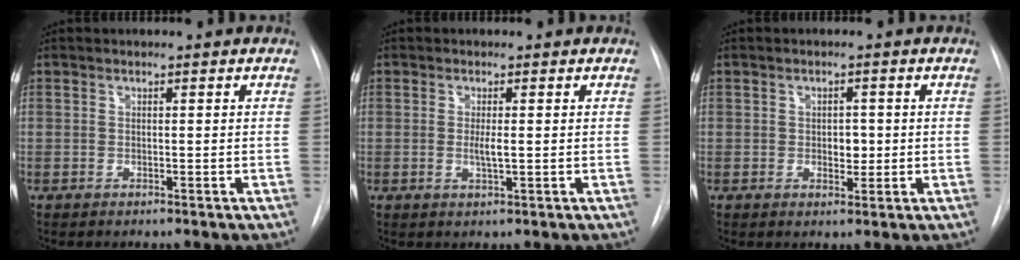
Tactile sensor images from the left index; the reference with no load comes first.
{"total": 1.9, "force": [0.0, 0.2, 1.9], "torque": [-0.040, -0.003, 0.000]}
{"total": 2.4, "force": [-0.1, 1.6, 1.8], "torque": [-0.023, 0.000, 0.003]}